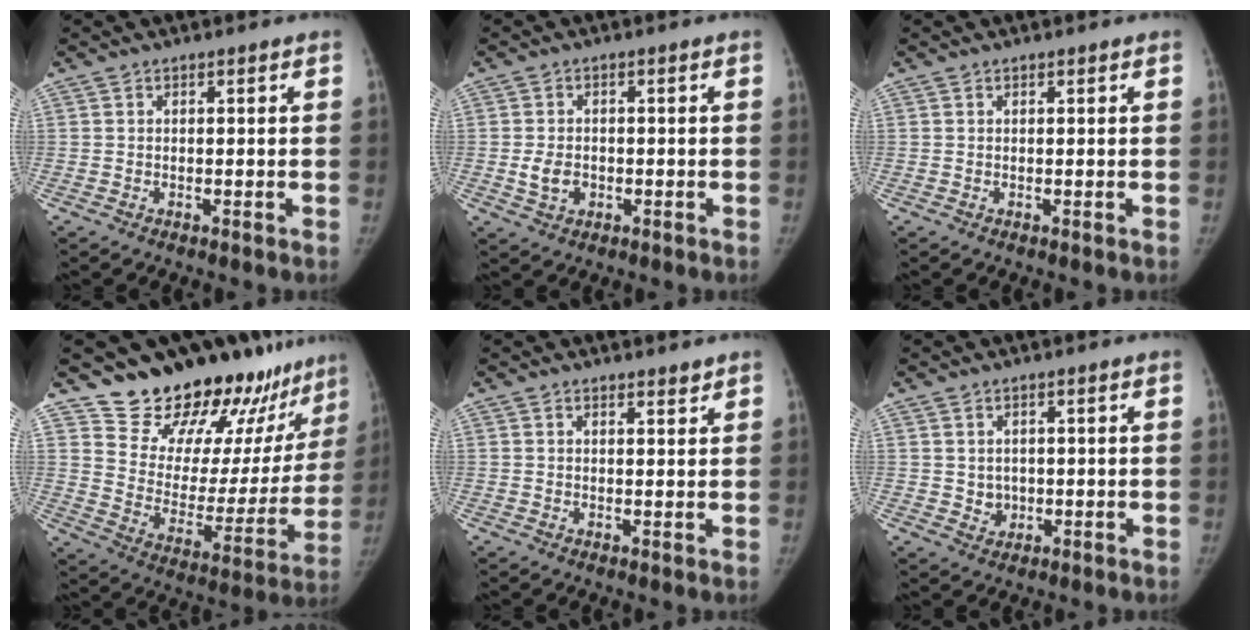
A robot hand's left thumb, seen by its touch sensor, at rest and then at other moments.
{"total": 3.8, "force": [-0.7, 2.9, 2.3], "torque": [-0.036, 0.000, -0.007]}
{"total": 0.0}
{"total": 24.1, "force": [21.4, 9.0, 6.6], "torque": [-0.046, -0.161, 0.297]}
{"total": 1.6, "force": [1.5, 0.5, 0.4], "torque": [0.002, -0.012, 0.022]}
{"total": 2.4, "force": [0.4, 2.2, 0.9], "torque": [-0.009, -0.005, 0.015]}